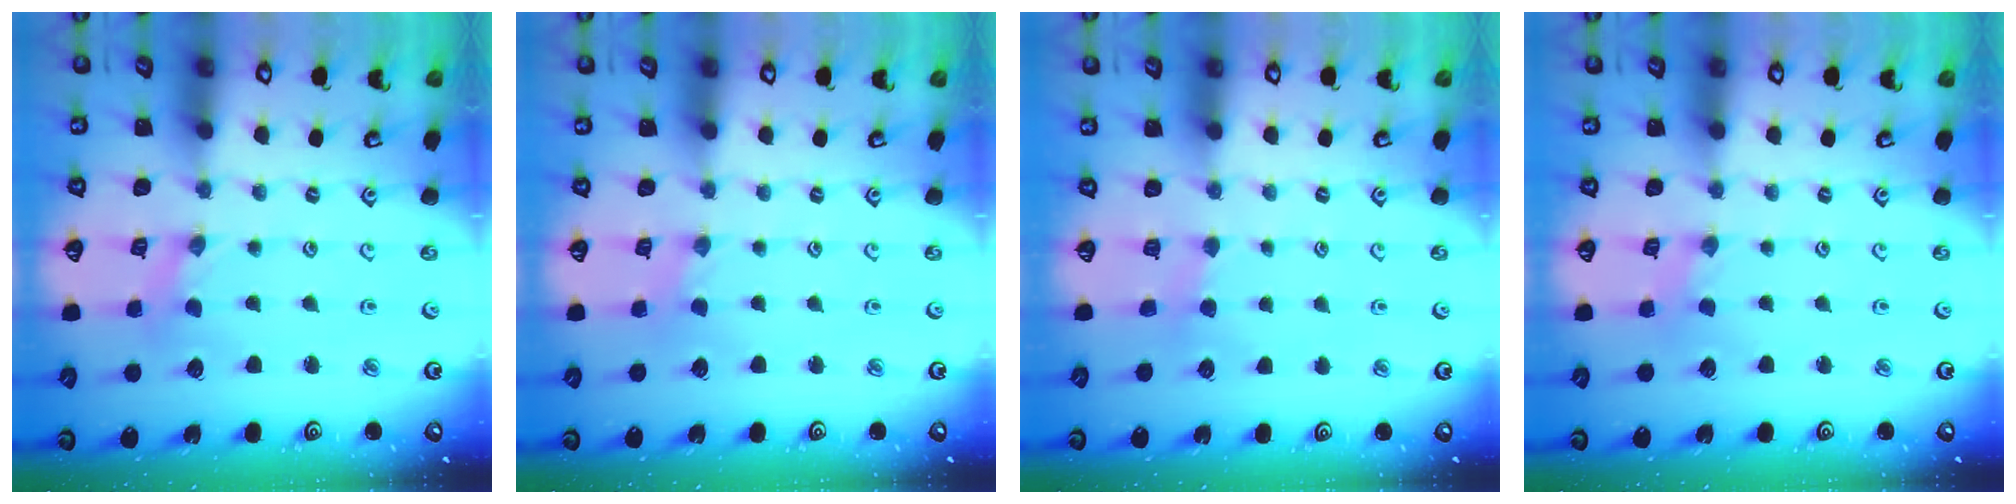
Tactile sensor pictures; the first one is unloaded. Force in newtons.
{"total": 0.0}
{"total": 2.3, "press": 2.2, "slide": 0.3}
{"total": 0.0}